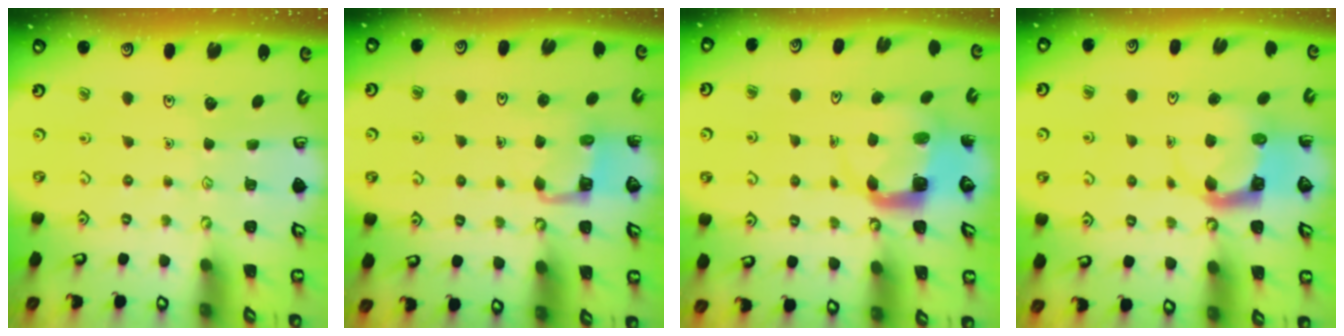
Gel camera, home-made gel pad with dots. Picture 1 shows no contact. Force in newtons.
{"total": 3.9, "press": 3.9, "slide": 0.1}
{"total": 5.3, "press": 5.3, "slide": 0.8}
{"total": 3.9, "press": 3.9, "slide": 0.3}